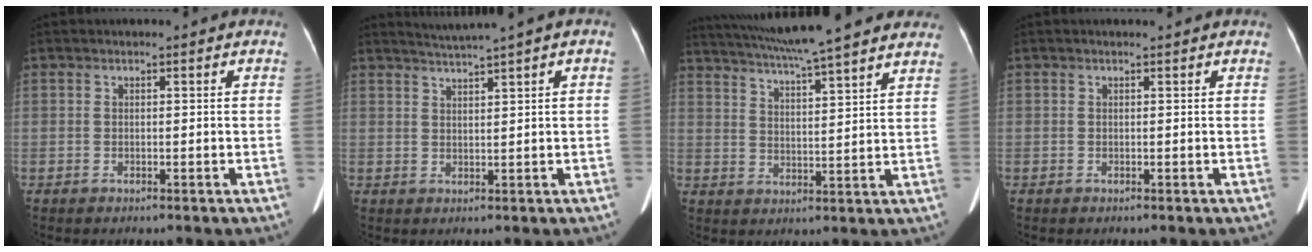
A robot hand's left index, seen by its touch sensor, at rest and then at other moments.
{"total": 3.3, "force": [2.6, -1.0, 1.7], "torque": [-0.035, 0.007, 0.052]}
{"total": 21.2, "force": [18.3, 1.0, 10.6], "torque": [-0.181, 0.023, 0.255]}
{"total": 1.9, "force": [1.8, 0.2, 0.6], "torque": [-0.010, 0.018, 0.018]}